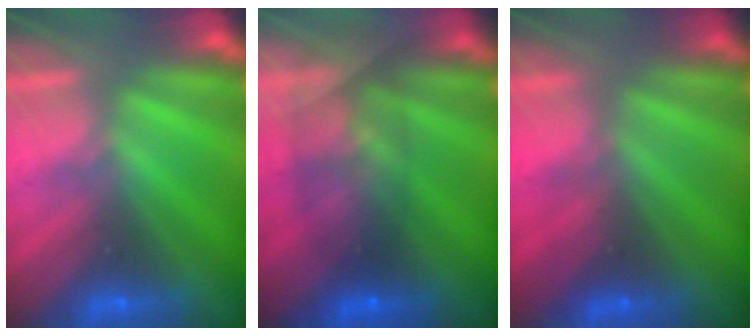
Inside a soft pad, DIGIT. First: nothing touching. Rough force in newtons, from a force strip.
{"total": 5.7}
{"total": 2.2}